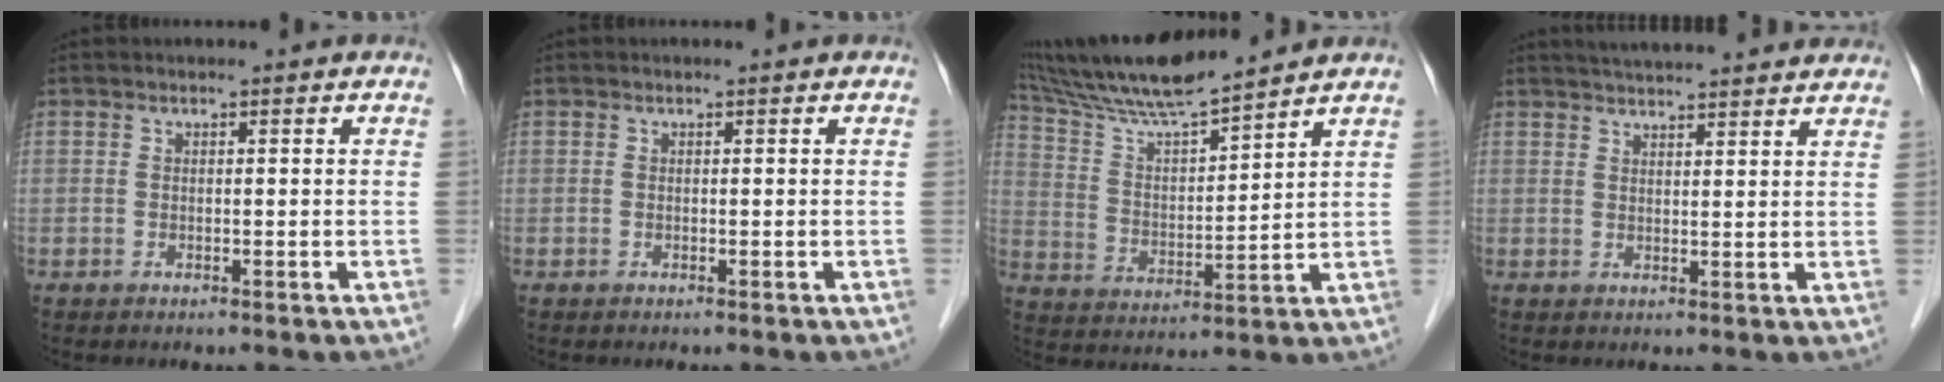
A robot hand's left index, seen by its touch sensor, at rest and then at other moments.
{"total": 0.0}
{"total": 12.6, "force": [11.3, -0.1, 5.6], "torque": [-0.111, 0.013, 0.212]}
{"total": 12.4, "force": [11.4, 1.0, 4.9], "torque": [-0.072, 0.026, 0.145]}